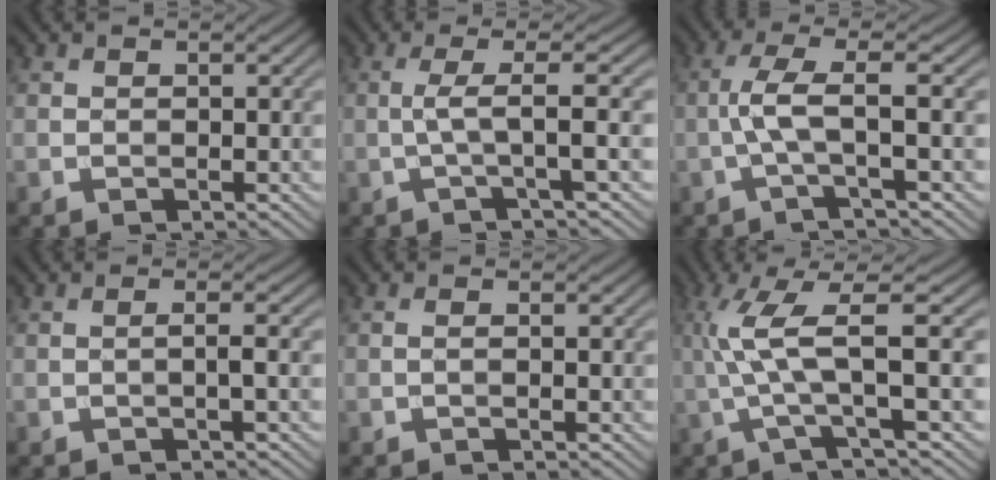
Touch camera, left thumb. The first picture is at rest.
{"total": 4.3, "force": [-0.3, 0.3, 4.3], "torque": [-0.074, 0.012, -0.017]}
{"total": 4.3, "force": [-0.8, 0.4, 4.3], "torque": [-0.084, 0.016, -0.029]}
{"total": 1.6, "force": [-0.2, 0.1, 1.6], "torque": [-0.026, 0.007, -0.012]}
{"total": 0.6, "force": [-0.2, 0.0, 0.6], "torque": [-0.012, 0.001, -0.005]}
{"total": 8.2, "force": [0.3, 1.2, 8.1], "torque": [-0.164, 0.014, 0.002]}